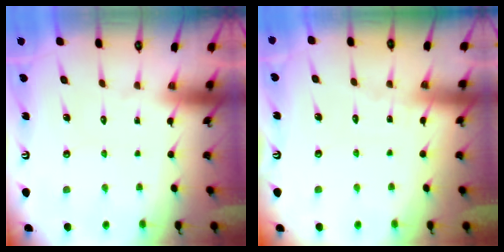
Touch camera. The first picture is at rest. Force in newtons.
{"total": 2.8, "press": 2.8, "slide": 0.4}